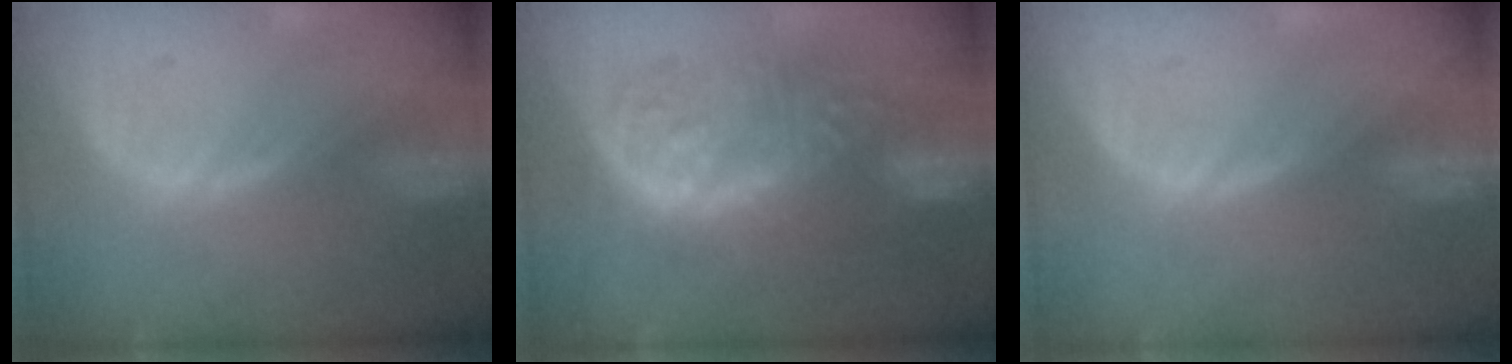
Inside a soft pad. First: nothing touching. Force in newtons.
{"total": 10.1, "press": 10.1, "slide": 0.5}
{"total": 0.0}